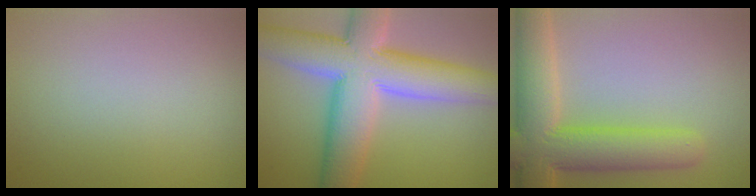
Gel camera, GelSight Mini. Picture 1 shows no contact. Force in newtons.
{"total": 11.5, "press": 11.4, "slide": 1.1}
{"total": 8.5, "press": 8.5, "slide": 0.7}